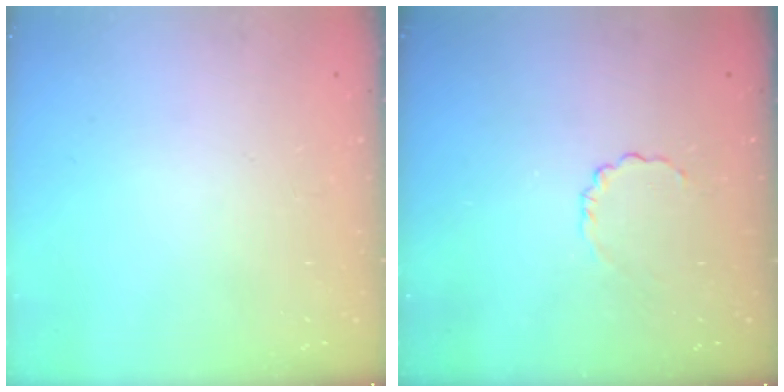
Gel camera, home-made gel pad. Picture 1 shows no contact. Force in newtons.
{"total": 3.0, "press": 2.8, "slide": 1.0}